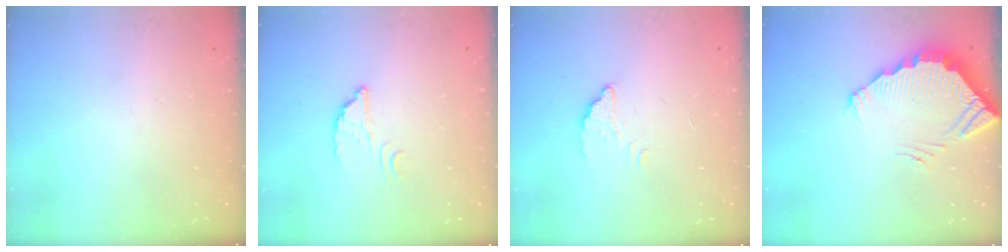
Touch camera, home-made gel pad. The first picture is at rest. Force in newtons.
{"total": 3.4, "press": 3.4, "slide": 0.2}
{"total": 1.5, "press": 1.5, "slide": 0.1}
{"total": 3.7, "press": 3.7, "slide": 0.2}